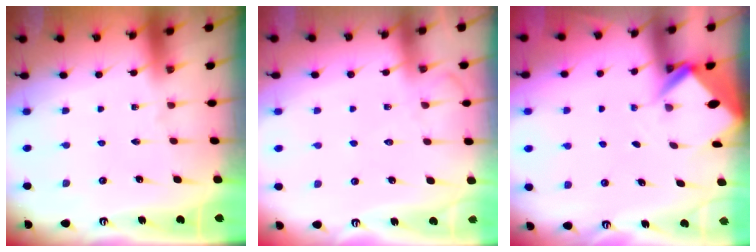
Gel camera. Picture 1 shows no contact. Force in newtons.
{"total": 6.1, "press": 6.0, "slide": 0.8}
{"total": 2.8, "press": 2.8, "slide": 0.1}